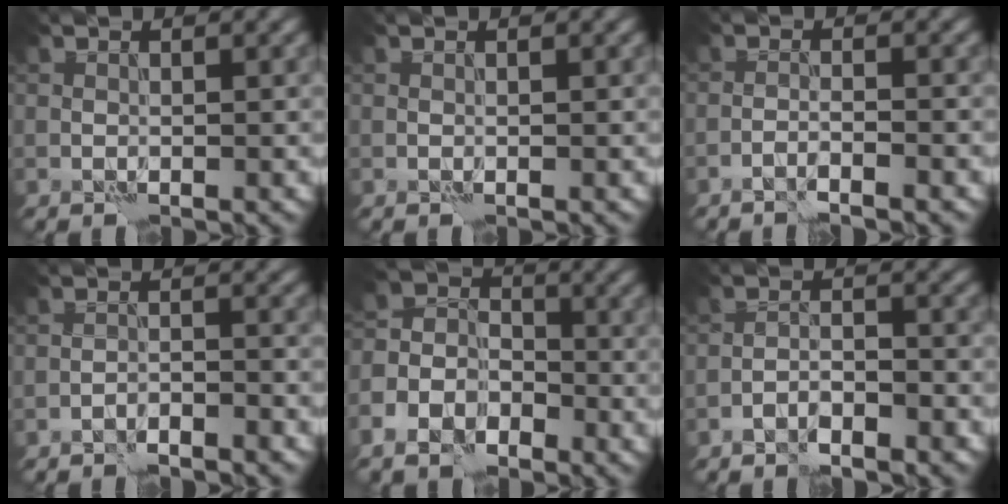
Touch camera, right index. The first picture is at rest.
{"total": 0.0}
{"total": 1.7, "force": [-1.4, -0.3, 0.9], "torque": [-0.017, 0.005, -0.030]}
{"total": 2.0, "force": [-1.9, 0.0, 0.7], "torque": [-0.005, 0.007, -0.033]}
{"total": 7.0, "force": [-4.6, 4.7, 2.6], "torque": [-0.026, -0.017, -0.078]}
{"total": 2.7, "force": [-2.1, 0.7, 1.6], "torque": [-0.022, 0.007, -0.041]}